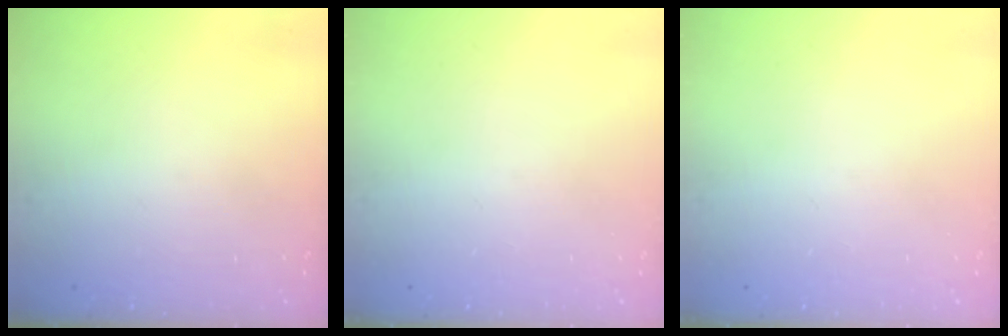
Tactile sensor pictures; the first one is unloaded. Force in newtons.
{"total": 0.0}
{"total": 0.0}